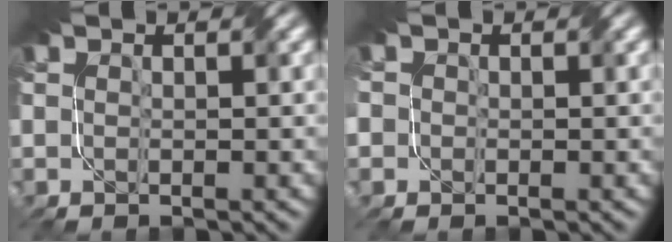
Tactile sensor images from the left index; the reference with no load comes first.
{"total": 2.7, "force": [0.0, 2.5, 1.0], "torque": [-0.033, 0.010, -0.021]}